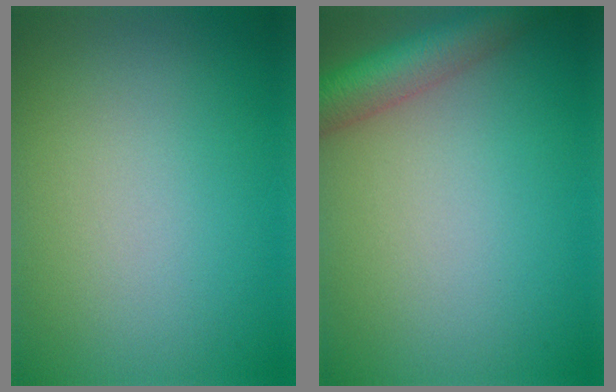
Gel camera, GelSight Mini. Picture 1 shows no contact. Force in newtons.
{"total": 4.9, "press": 4.9, "slide": 0.2}